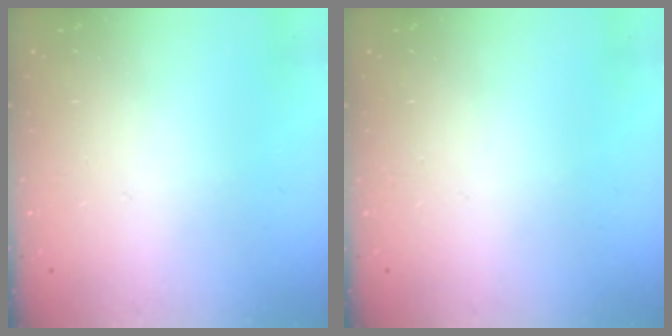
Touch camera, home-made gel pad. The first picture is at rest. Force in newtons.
{"total": 0.0}